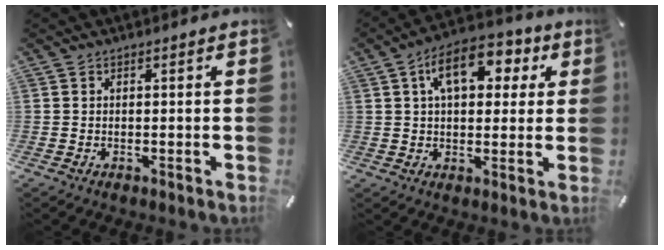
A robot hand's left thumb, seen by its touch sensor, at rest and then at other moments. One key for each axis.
{"total": 12.2, "fx": 4.7, "fy": 7.2, "fz": 8.7, "tx": -0.121, "ty": -0.005, "tz": 0.076}